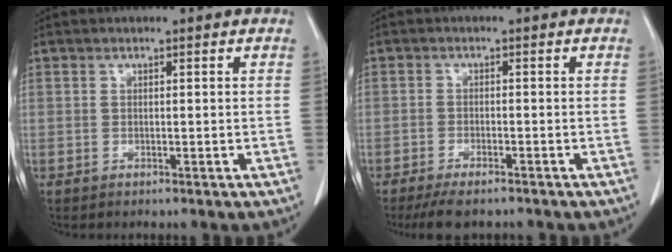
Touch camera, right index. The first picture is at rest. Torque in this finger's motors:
{"motor_torque": [0.43, -0.41, 0.21, 0.07]}